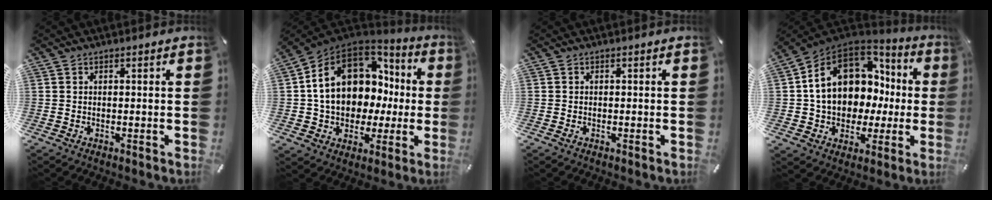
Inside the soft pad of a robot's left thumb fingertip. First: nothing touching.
{"total": 16.2, "force": [2.8, 12.7, 9.7], "torque": [-0.200, -0.012, 0.048]}
{"total": 0.8, "force": [-0.3, 0.5, 0.5], "torque": [-0.010, -0.001, -0.006]}
{"total": 15.9, "force": [3.0, 12.5, 9.4], "torque": [-0.188, -0.013, 0.055]}